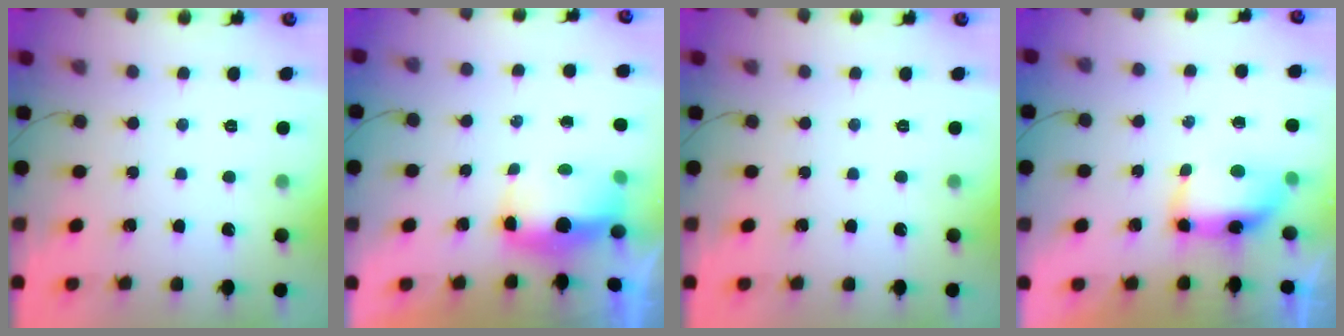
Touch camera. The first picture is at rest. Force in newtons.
{"total": 6.0, "press": 5.9, "slide": 1.0}
{"total": 0.0}
{"total": 7.3, "press": 7.2, "slide": 0.7}